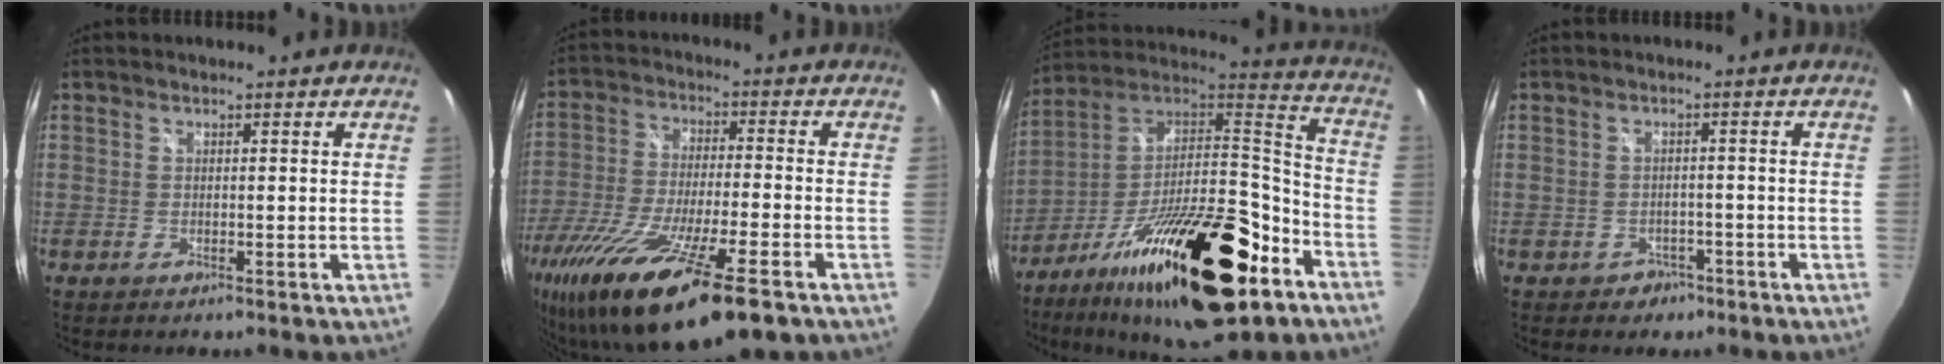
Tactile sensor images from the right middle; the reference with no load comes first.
{"total": 22.3, "force": [-15.2, 3.8, 15.9], "torque": [-0.315, -0.068, -0.266]}
{"total": 32.3, "force": [-16.2, 12.3, 25.1], "torque": [-0.426, 0.001, -0.258]}
{"total": 3.7, "force": [-2.3, 2.9, 0.3], "torque": [-0.014, 0.009, -0.027]}